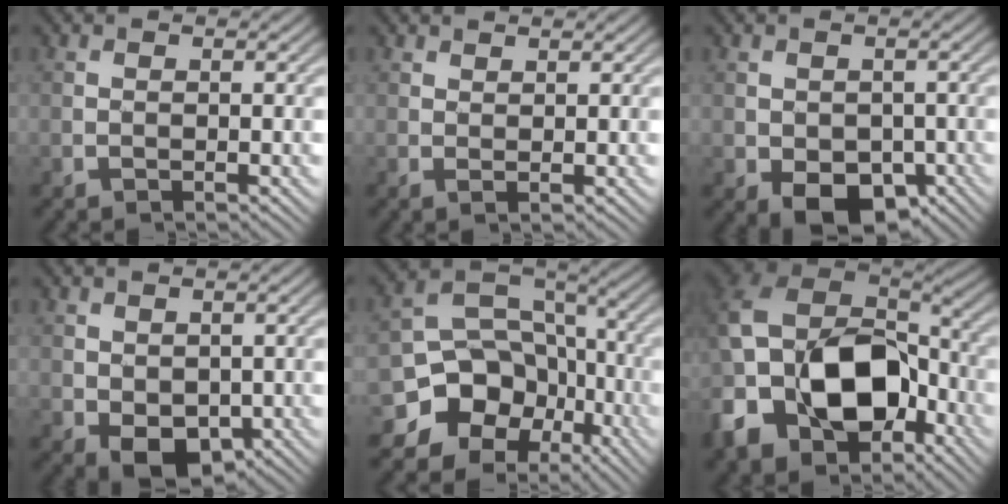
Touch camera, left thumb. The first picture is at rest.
{"total": 0.9, "force": [0.8, 0.1, 0.5], "torque": [-0.012, -0.001, 0.015]}
{"total": 5.8, "force": [-2.4, 3.9, 3.6], "torque": [-0.064, -0.022, -0.032]}
{"total": 4.4, "force": [-0.8, 3.1, 3.1], "torque": [-0.065, -0.014, -0.010]}
{"total": 12.1, "force": [-5.6, 9.8, 4.3], "torque": [-0.114, -0.010, -0.103]}
{"total": 16.5, "force": [-6.4, 11.1, 10.5], "torque": [-0.237, -0.029, -0.122]}